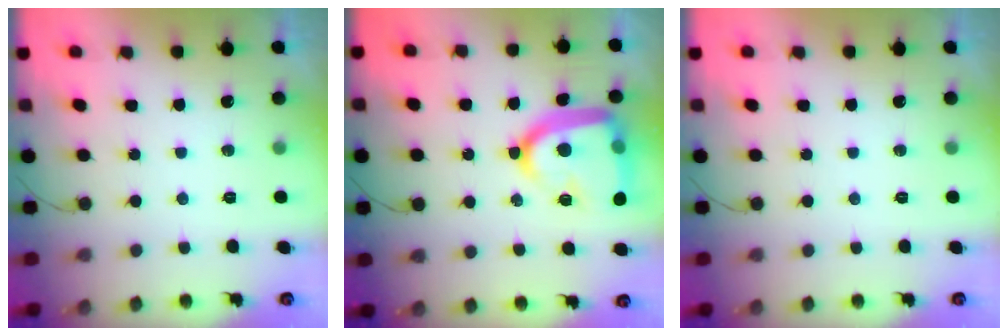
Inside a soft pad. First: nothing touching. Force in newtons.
{"total": 19.8, "press": 19.7, "slide": 1.4}
{"total": 0.0}